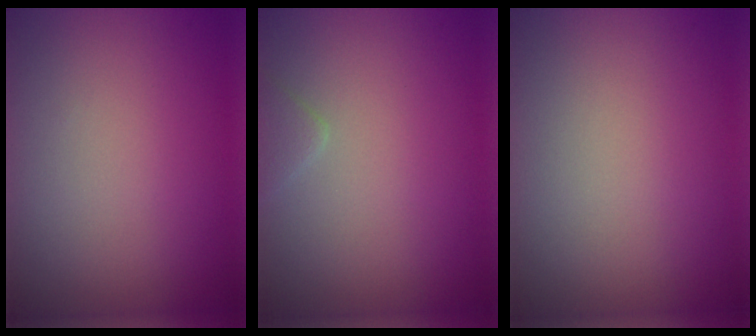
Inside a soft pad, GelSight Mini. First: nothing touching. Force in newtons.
{"total": 0.9, "press": 0.9, "slide": 0.1}
{"total": 0.0}